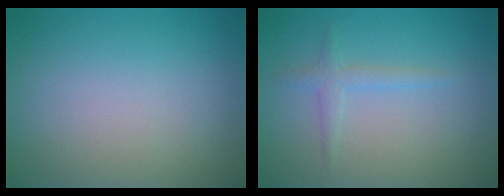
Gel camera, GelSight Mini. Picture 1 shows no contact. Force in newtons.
{"total": 1.5, "press": 1.4, "slide": 0.2}